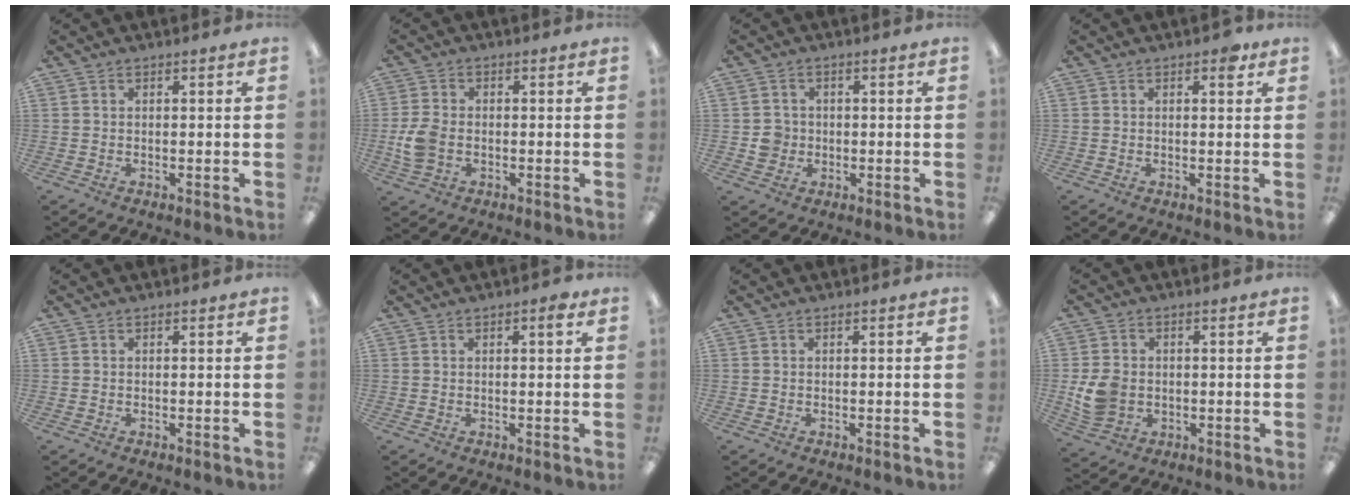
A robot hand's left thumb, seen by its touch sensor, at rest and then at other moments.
{"total": 6.3, "force": [-1.2, 4.6, 4.3], "torque": [-0.088, 0.003, -0.023]}
{"total": 3.9, "force": [-0.3, 3.8, 0.7], "torque": [-0.009, 0.005, -0.007]}
{"total": 2.3, "force": [1.2, 1.1, 1.7], "torque": [-0.012, -0.004, 0.014]}
{"total": 0.0}
{"total": 1.8, "force": [1.0, 0.5, 1.5], "torque": [-0.023, 0.001, 0.013]}
{"total": 0.0}
{"total": 7.6, "force": [-0.6, 6.4, 4.0], "torque": [-0.077, 0.009, -0.008]}